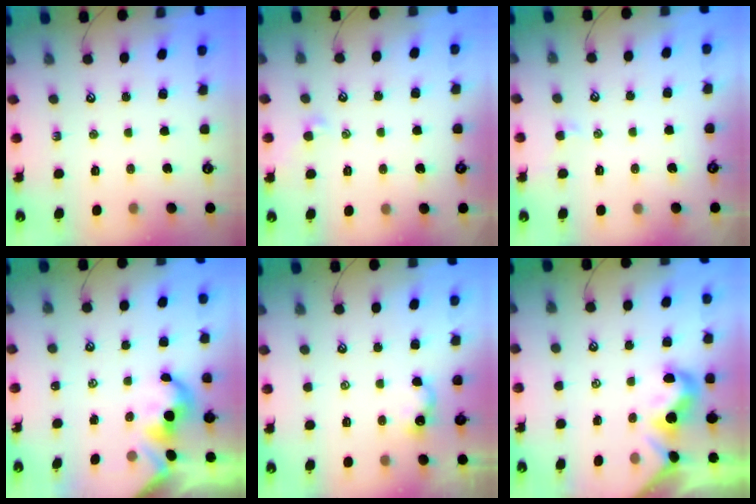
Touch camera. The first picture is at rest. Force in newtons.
{"total": 0.5, "press": 0.0, "slide": 0.5}
{"total": 0.0}
{"total": 2.0, "press": 2.0, "slide": 0.2}
{"total": 2.4, "press": 2.4, "slide": 0.2}
{"total": 0.0}